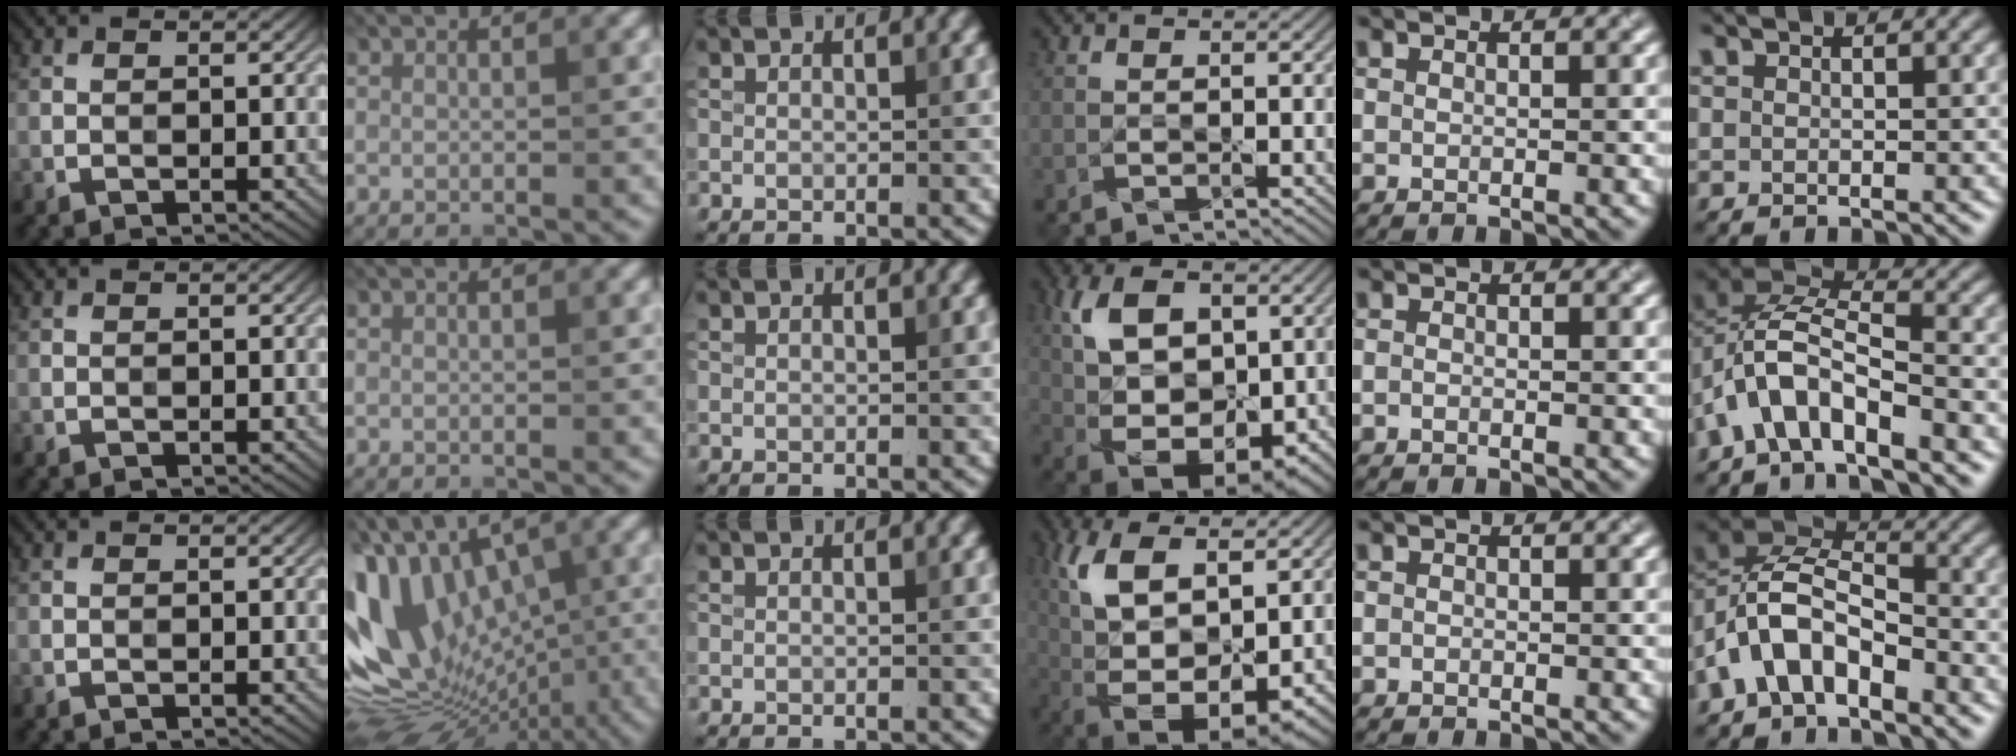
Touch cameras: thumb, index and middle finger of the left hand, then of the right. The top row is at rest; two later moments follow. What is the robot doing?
{"motion": "wipe", "object": "whiteboard"}